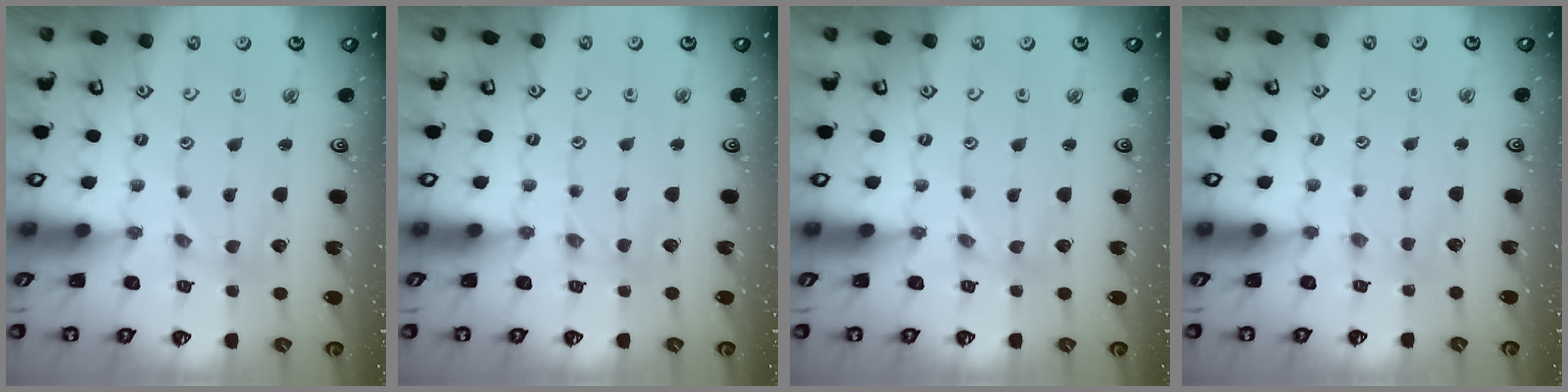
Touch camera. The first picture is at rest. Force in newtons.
{"total": 0.0}
{"total": 0.0}
{"total": 2.4, "press": 2.3, "slide": 0.5}